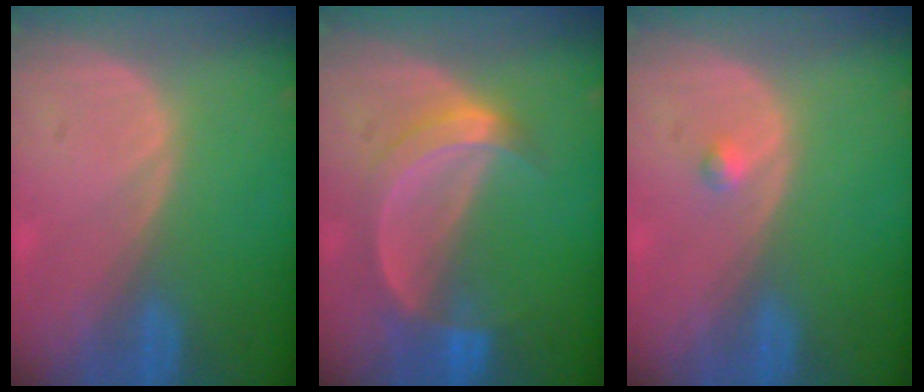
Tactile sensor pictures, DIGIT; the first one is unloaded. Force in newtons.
{"total": 5.9, "press": 5.5, "slide": 2.1}
{"total": 0.8, "press": 0.8, "slide": 0.1}